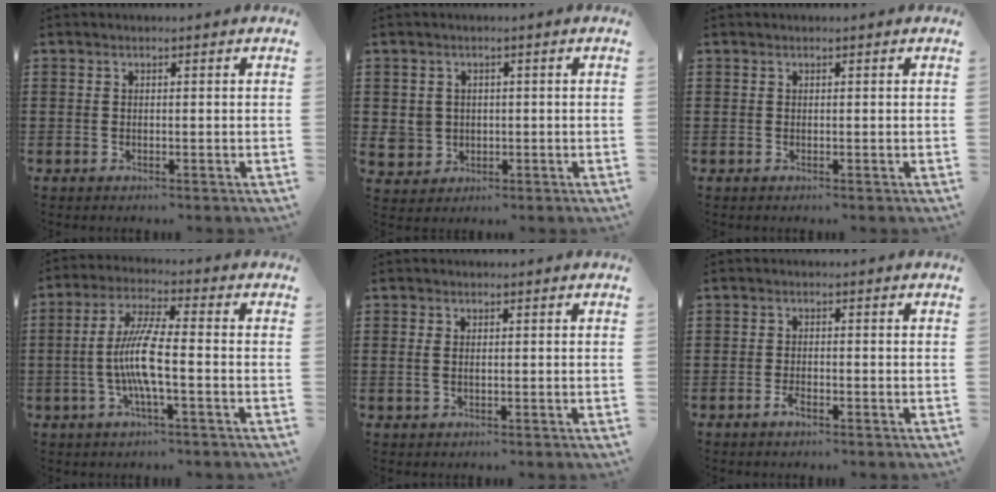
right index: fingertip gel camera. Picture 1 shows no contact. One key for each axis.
{"total": 3.0, "fx": 0.0, "fy": 3.0, "fz": 0.3, "tx": -0.021, "ty": 0.009, "tz": -0.002}
{"total": 0.0}
{"total": 8.6, "fx": -1.6, "fy": 1.4, "fz": 8.3, "tx": -0.178, "ty": -0.011, "tz": -0.040}
{"total": 1.5, "fx": 0.0, "fy": 0.8, "fz": 1.2, "tx": -0.033, "ty": 0.003, "tz": -0.003}
{"total": 1.6, "fx": -1.1, "fy": 0.5, "fz": 1.1, "tx": -0.028, "ty": -0.003, "tz": -0.023}